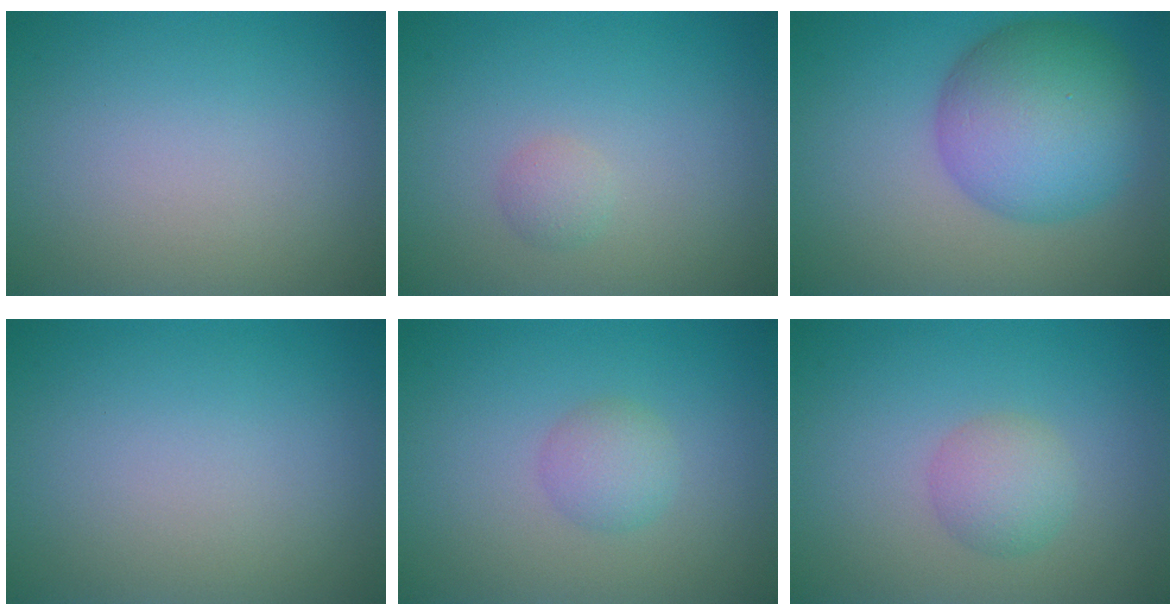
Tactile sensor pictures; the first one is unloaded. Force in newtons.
{"total": 1.0, "press": 1.0, "slide": 0.0}
{"total": 9.0, "press": 9.0, "slide": 0.2}
{"total": 0.0}
{"total": 1.9, "press": 1.9, "slide": 0.0}
{"total": 2.5, "press": 2.5, "slide": 0.1}